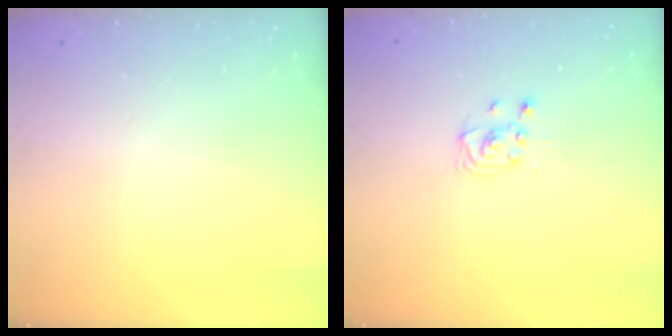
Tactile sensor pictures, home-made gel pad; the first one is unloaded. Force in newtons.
{"total": 2.9, "press": 2.9, "slide": 0.4}